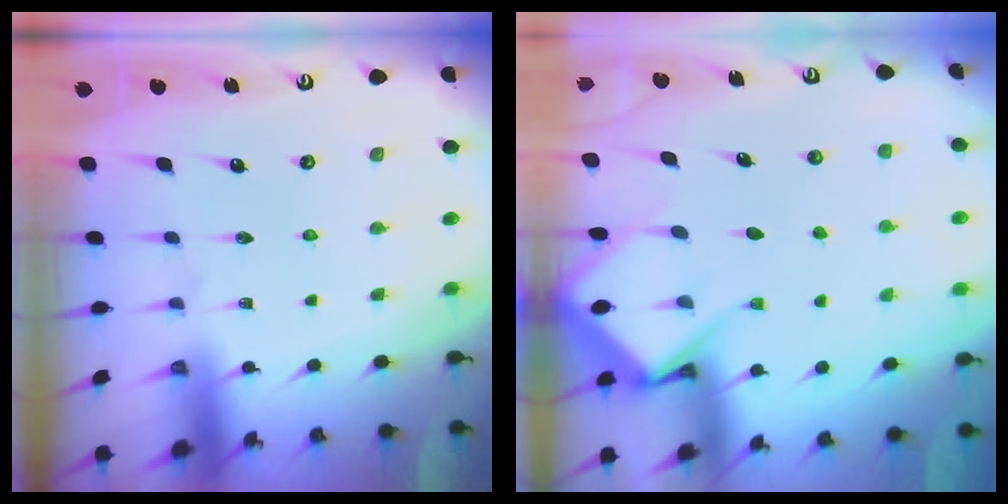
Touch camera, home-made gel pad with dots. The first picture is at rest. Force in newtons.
{"total": 9.2, "press": 9.2, "slide": 0.9}